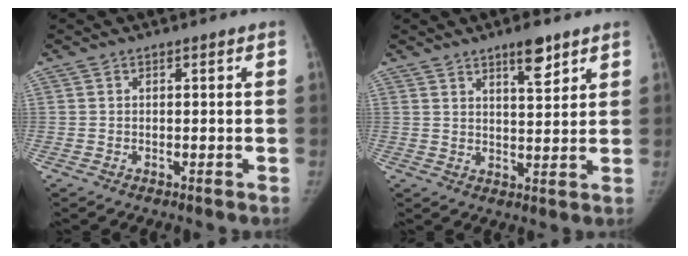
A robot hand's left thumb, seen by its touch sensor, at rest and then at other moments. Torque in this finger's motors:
{"motor_torque": [0.99, 0.00, 0.76, -0.10, 0.12]}